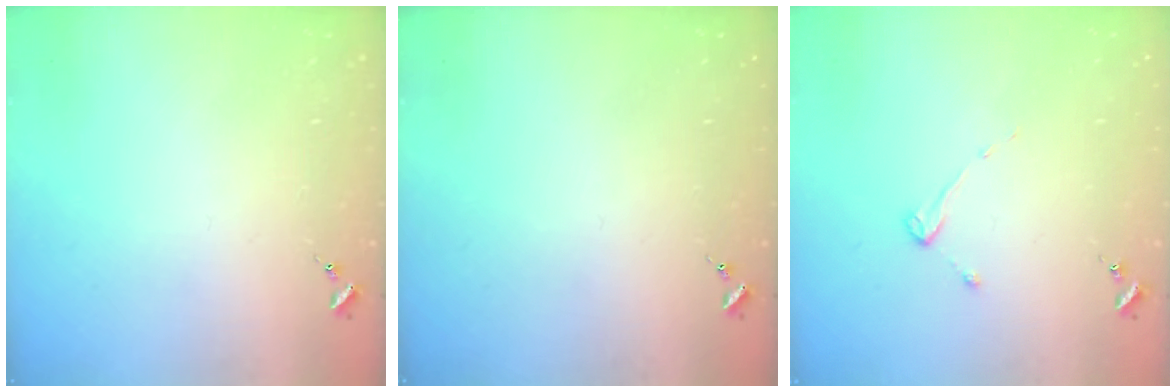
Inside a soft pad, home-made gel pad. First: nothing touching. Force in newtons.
{"total": 0.0}
{"total": 2.6, "press": 2.5, "slide": 0.4}